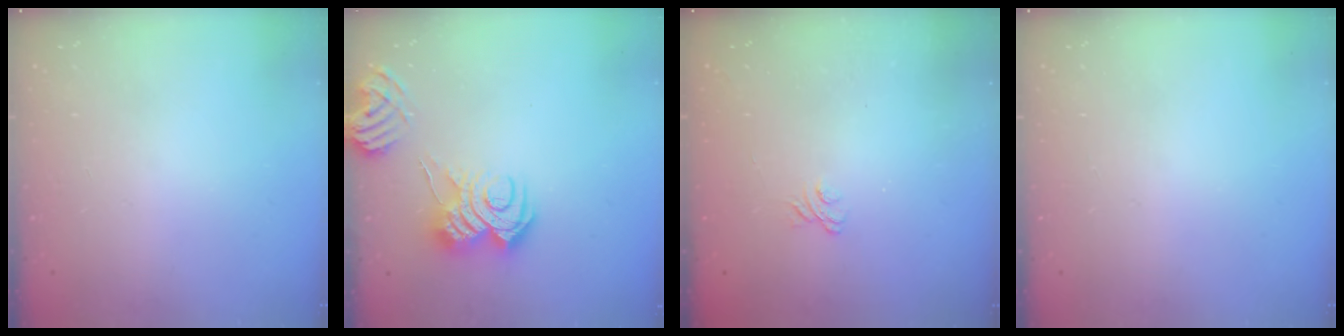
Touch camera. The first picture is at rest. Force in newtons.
{"total": 10.7, "press": 10.6, "slide": 1.2}
{"total": 1.8, "press": 1.4, "slide": 1.1}
{"total": 0.0}